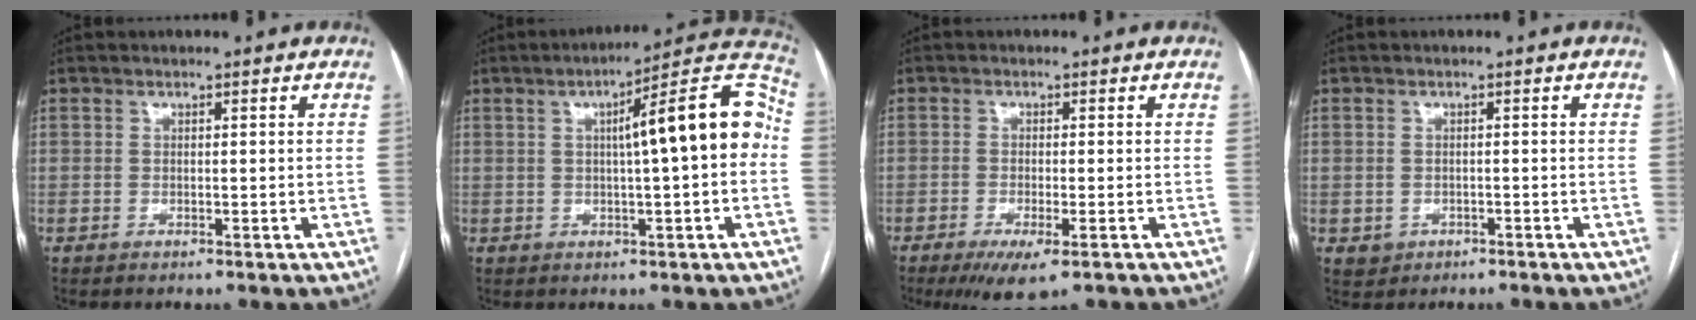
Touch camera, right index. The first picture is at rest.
{"total": 13.4, "force": [1.0, 1.2, 13.3], "torque": [-0.180, 0.040, 0.008]}
{"total": 5.8, "force": [-3.7, 0.8, 4.5], "torque": [-0.073, -0.016, -0.057]}
{"total": 1.7, "force": [-0.9, 1.5, 0.3], "torque": [-0.004, 0.005, -0.006]}